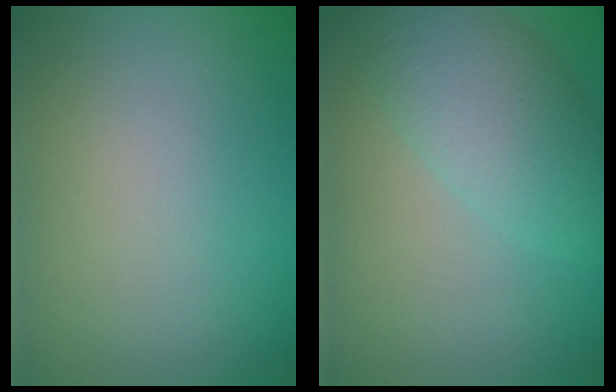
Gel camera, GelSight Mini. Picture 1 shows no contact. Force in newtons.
{"total": 4.7, "press": 4.7, "slide": 0.1}